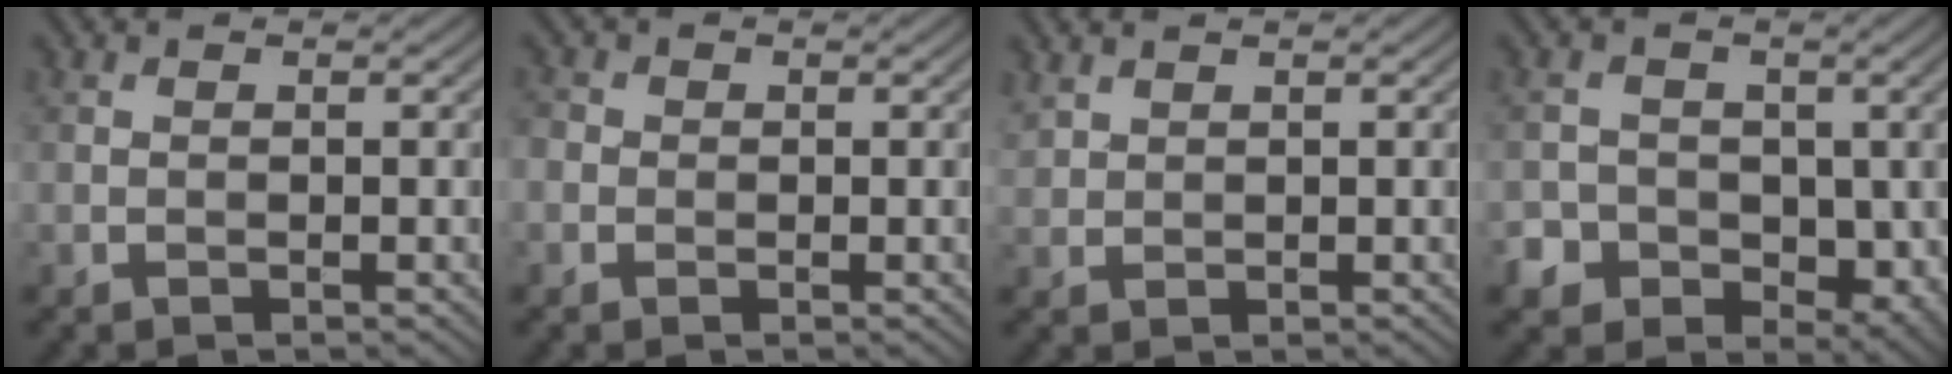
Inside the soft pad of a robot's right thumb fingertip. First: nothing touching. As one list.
[{"total": 1.7, "force": [-0.1, 1.6, 0.5], "torque": [-0.012, 0.000, -0.006]}, {"total": 1.6, "force": [1.4, 0.6, 0.4], "torque": [-0.015, 0.006, 0.036]}, {"total": 7.3, "force": [-2.1, 6.5, 2.8], "torque": [-0.053, -0.014, -0.050]}]